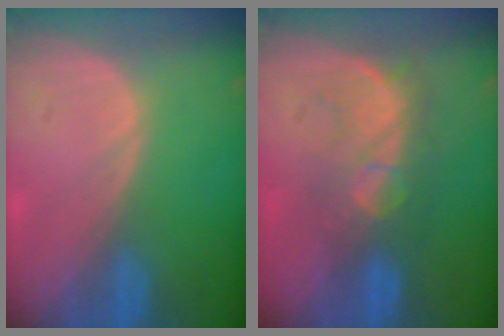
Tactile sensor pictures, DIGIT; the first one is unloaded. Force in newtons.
{"total": 7.7, "press": 7.5, "slide": 1.7}